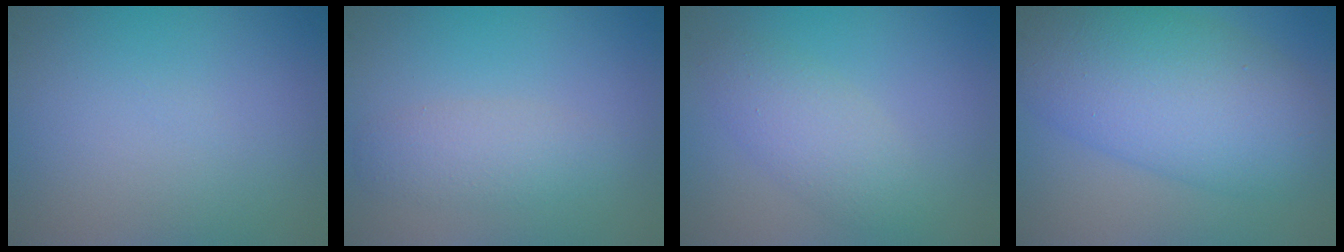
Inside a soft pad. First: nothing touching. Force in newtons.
{"total": 2.3, "press": 2.3, "slide": 0.1}
{"total": 2.8, "press": 2.8, "slide": 0.2}
{"total": 9.3, "press": 9.3, "slide": 0.2}